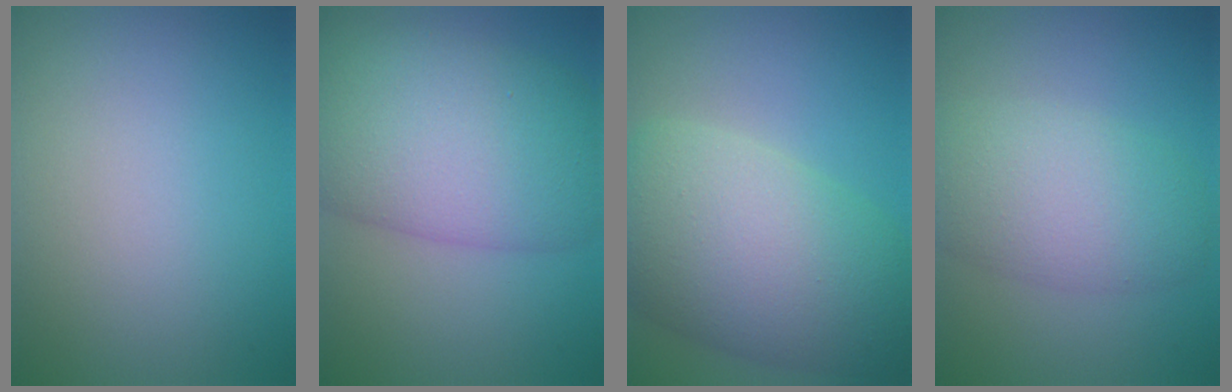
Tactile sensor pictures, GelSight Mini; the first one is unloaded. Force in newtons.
{"total": 10.8, "press": 10.8, "slide": 0.4}
{"total": 10.8, "press": 10.8, "slide": 0.4}
{"total": 5.8, "press": 5.8, "slide": 0.6}